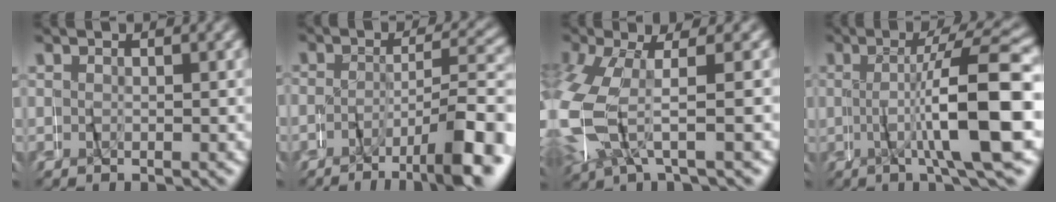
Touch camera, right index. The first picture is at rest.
{"total": 7.6, "force": [-5.5, 1.3, 5.0], "torque": [-0.081, -0.007, -0.087]}
{"total": 7.6, "force": [-0.5, 5.2, 5.4], "torque": [-0.176, -0.014, -0.003]}
{"total": 8.6, "force": [-1.0, 0.9, 8.5], "torque": [-0.126, 0.013, -0.013]}